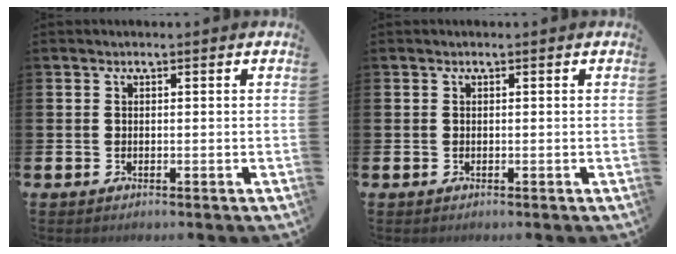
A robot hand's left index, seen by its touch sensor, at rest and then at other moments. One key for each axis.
{"total": 0.0}